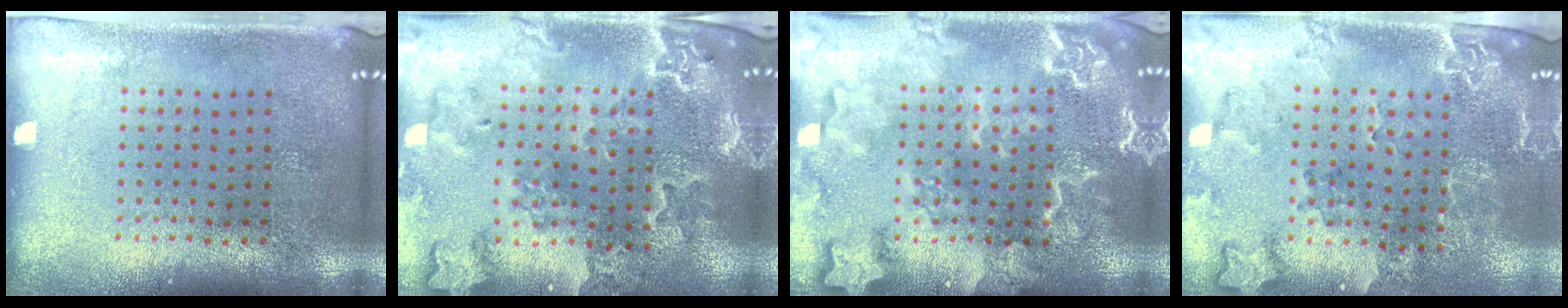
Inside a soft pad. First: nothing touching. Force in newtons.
{"total": 2.3, "press": 2.2, "slide": 0.5}
{"total": 4.7, "press": 4.6, "slide": 0.6}
{"total": 2.0, "press": 1.9, "slide": 0.7}